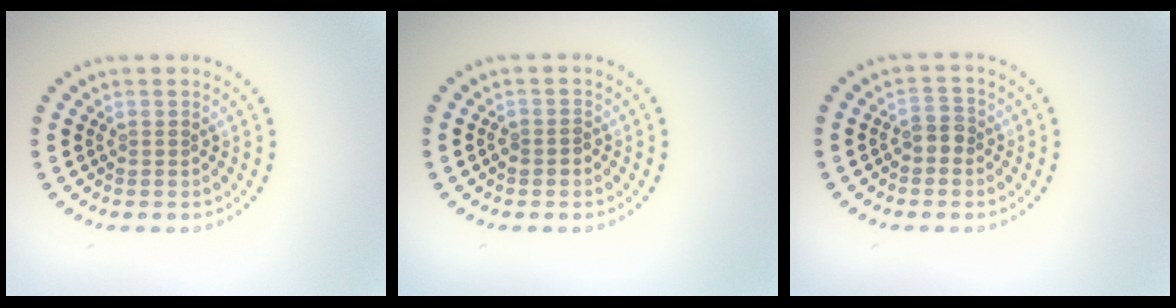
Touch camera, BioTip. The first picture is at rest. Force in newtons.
{"total": 0.9, "press": 0.8, "slide": 0.4}
{"total": 1.4, "press": 1.2, "slide": 0.7}